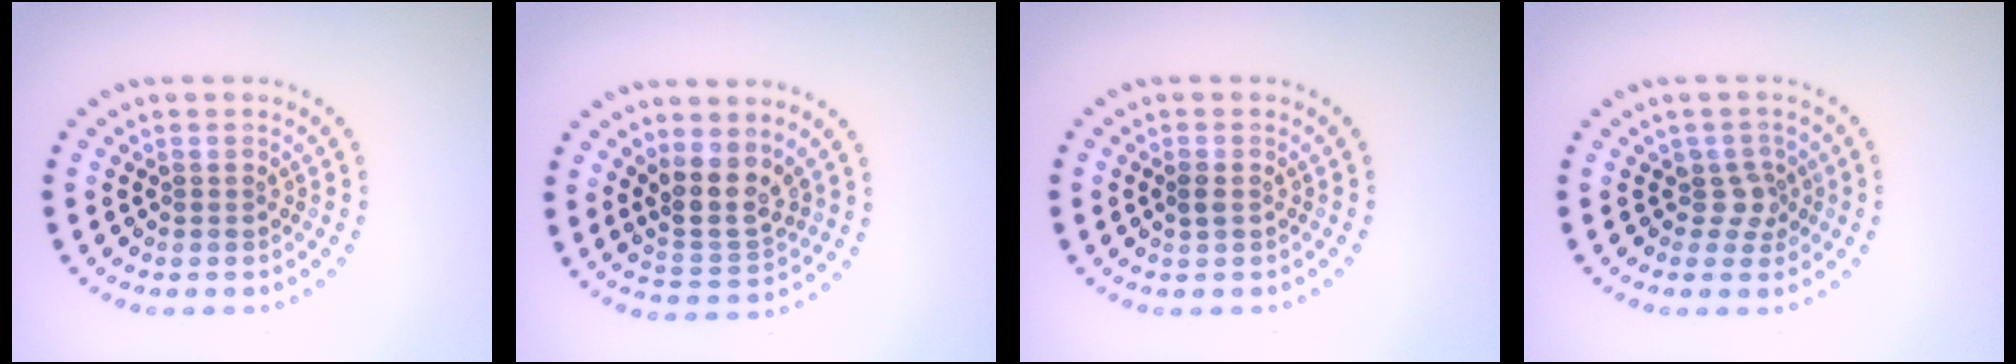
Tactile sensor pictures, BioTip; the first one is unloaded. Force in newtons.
{"total": 3.7, "press": 3.1, "slide": 2.0}
{"total": 1.0, "press": 1.0, "slide": 0.2}
{"total": 1.9, "press": 1.4, "slide": 1.3}